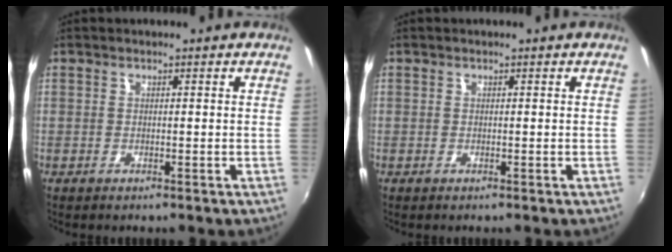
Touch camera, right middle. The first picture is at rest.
{"total": 0.0}